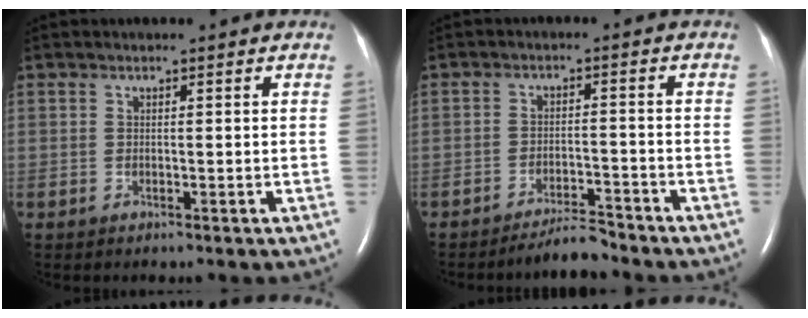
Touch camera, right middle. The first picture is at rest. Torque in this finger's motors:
{"motor_torque": [-0.01, 0.02, -0.01, 0.00]}